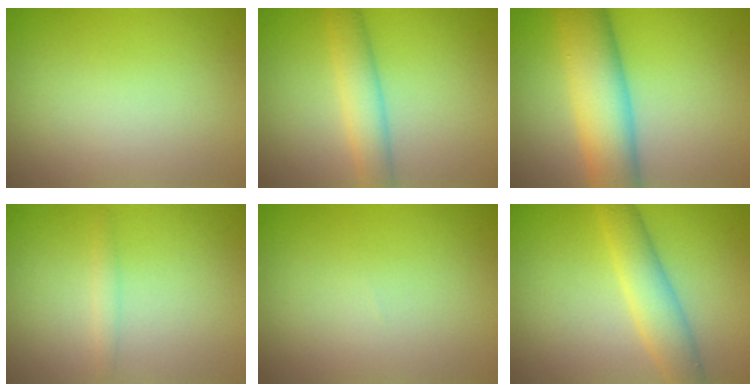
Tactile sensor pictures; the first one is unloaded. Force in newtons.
{"total": 3.9, "press": 3.9, "slide": 0.1}
{"total": 8.7, "press": 8.7, "slide": 0.3}
{"total": 1.0, "press": 1.0, "slide": 0.1}
{"total": 0.0}
{"total": 4.3, "press": 4.3, "slide": 0.1}